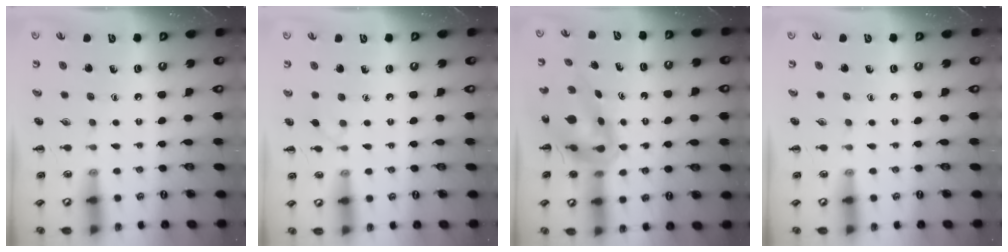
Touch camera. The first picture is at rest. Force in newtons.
{"total": 2.9, "press": 2.7, "slide": 1.1}
{"total": 7.6, "press": 7.2, "slide": 2.4}
{"total": 0.0}